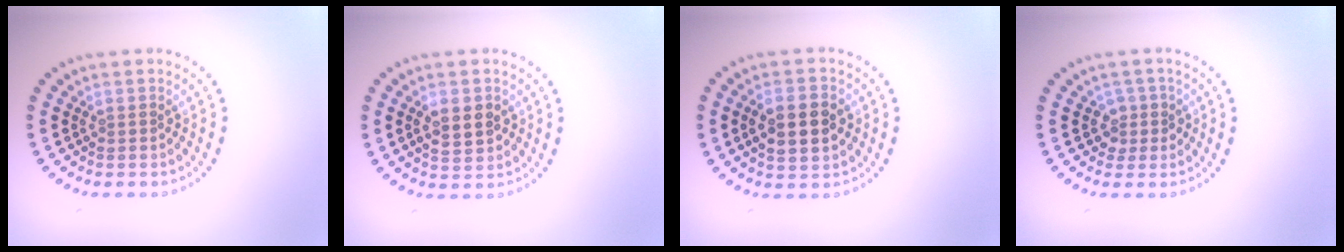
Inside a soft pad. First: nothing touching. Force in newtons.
{"total": 2.9, "press": 2.9, "slide": 0.1}
{"total": 4.5, "press": 4.4, "slide": 0.3}
{"total": 1.7, "press": 1.4, "slide": 1.0}